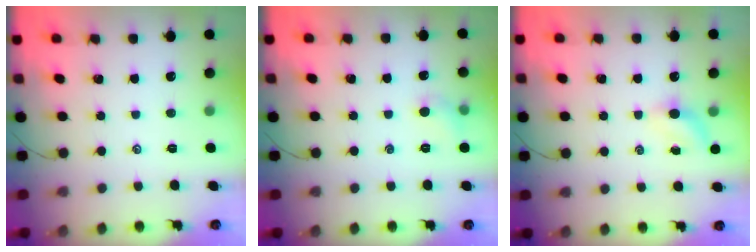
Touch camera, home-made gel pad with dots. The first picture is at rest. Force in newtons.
{"total": 5.1, "press": 4.9, "slide": 1.3}
{"total": 4.7, "press": 4.6, "slide": 1.1}